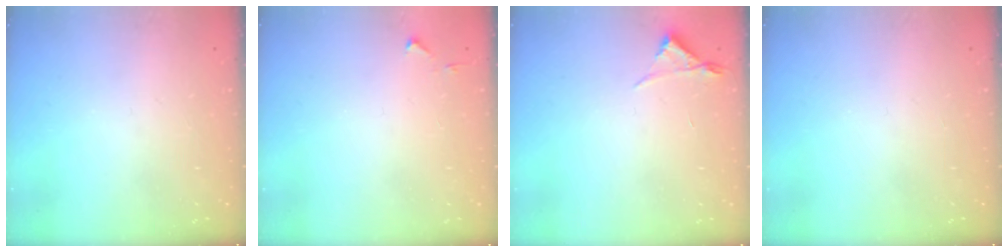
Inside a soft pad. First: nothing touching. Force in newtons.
{"total": 3.1, "press": 3.1, "slide": 0.5}
{"total": 3.0, "press": 2.9, "slide": 0.5}
{"total": 0.0}